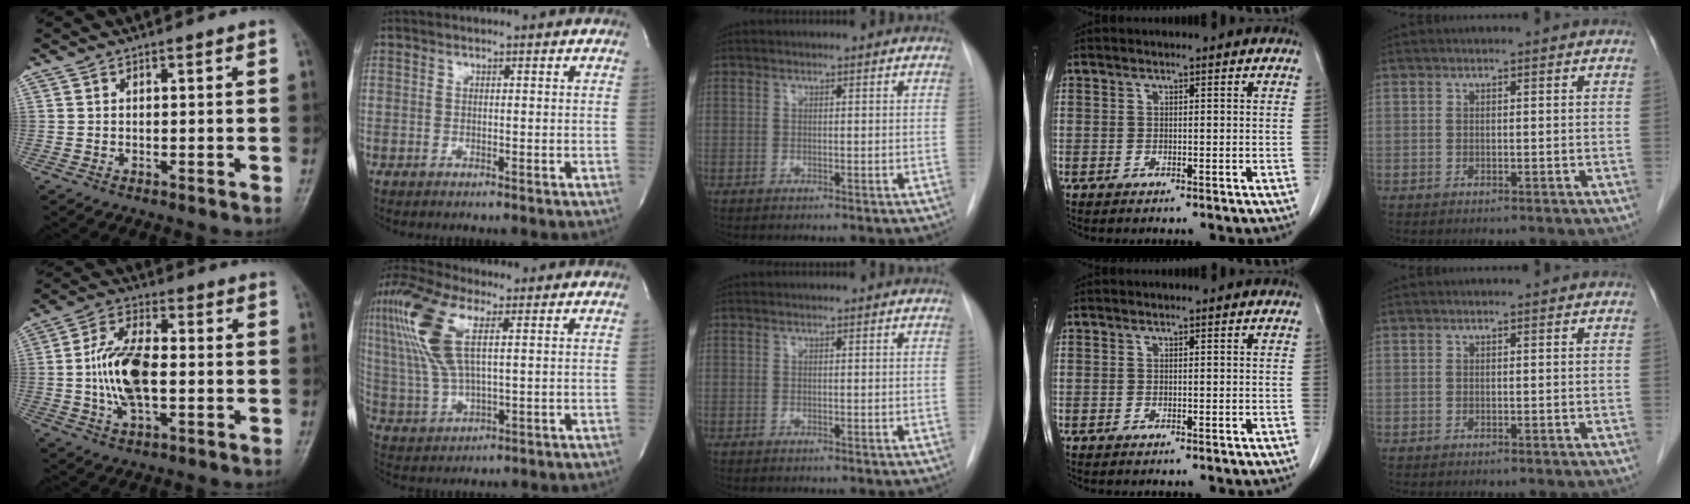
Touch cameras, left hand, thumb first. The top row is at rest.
{"thumb": {"total": 12.3, "force": [-0.7, 6.2, 10.6], "torque": [-0.207, 0.011, -0.015]}, "index": {"total": 12.3, "force": [4.3, 3.7, 10.9], "torque": [-0.266, 0.020, 0.084]}}